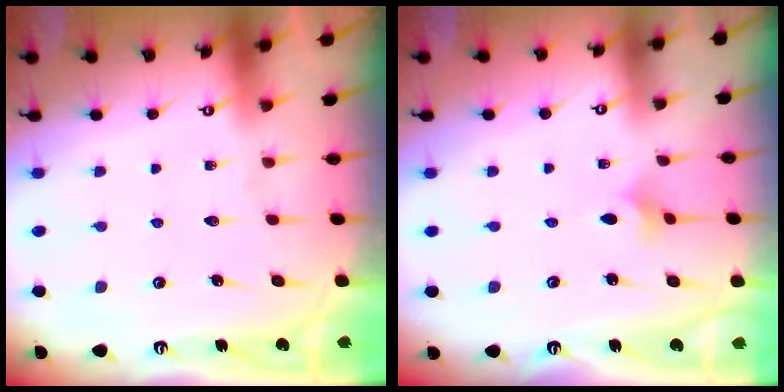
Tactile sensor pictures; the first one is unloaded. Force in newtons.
{"total": 2.4, "press": 2.3, "slide": 0.4}